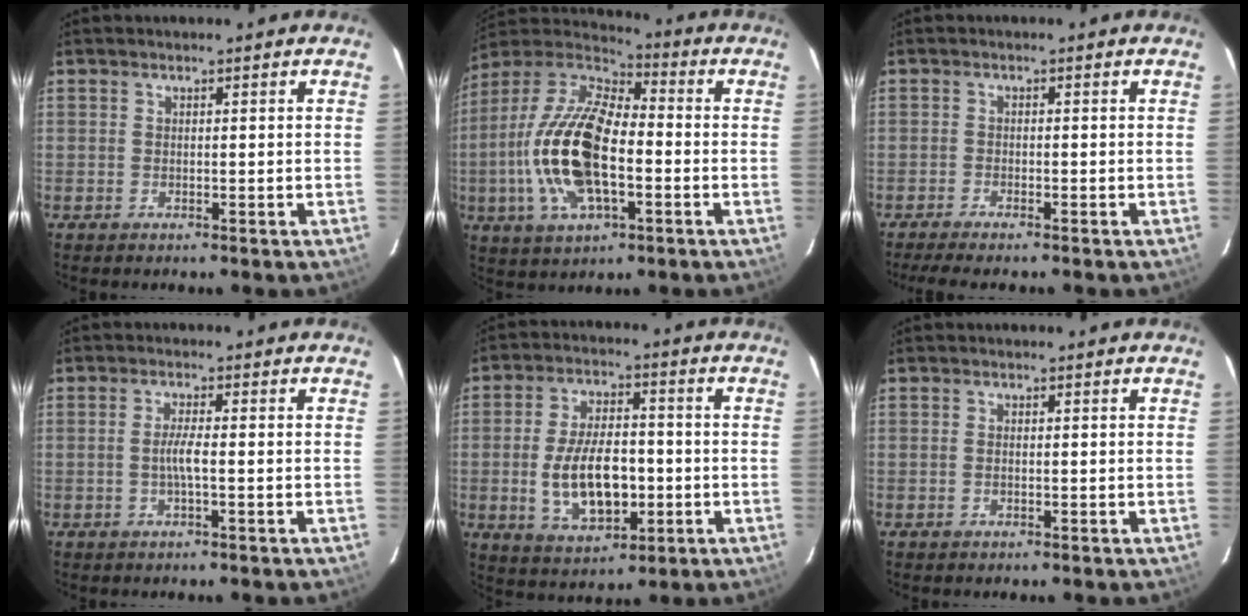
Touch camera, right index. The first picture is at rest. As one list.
[{"total": 20.1, "force": [-3.6, 9.1, 17.6], "torque": [-0.367, -0.002, -0.073]}, {"total": 4.7, "force": [-4.1, 0.2, 2.4], "torque": [-0.057, -0.015, -0.071]}, {"total": 2.7, "force": [-0.7, -0.1, 2.6], "torque": [-0.052, 0.001, -0.015]}, {"total": 12.9, "force": [-2.4, 6.6, 10.9], "torque": [-0.211, -0.002, -0.028]}, {"total": 0.6, "force": [-0.1, 0.2, 0.5], "torque": [-0.012, 0.000, -0.004]}]